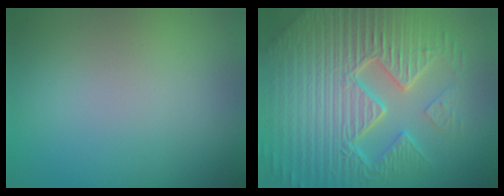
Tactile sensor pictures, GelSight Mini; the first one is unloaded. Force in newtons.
{"total": 11.0, "press": 7.1, "slide": 8.4}